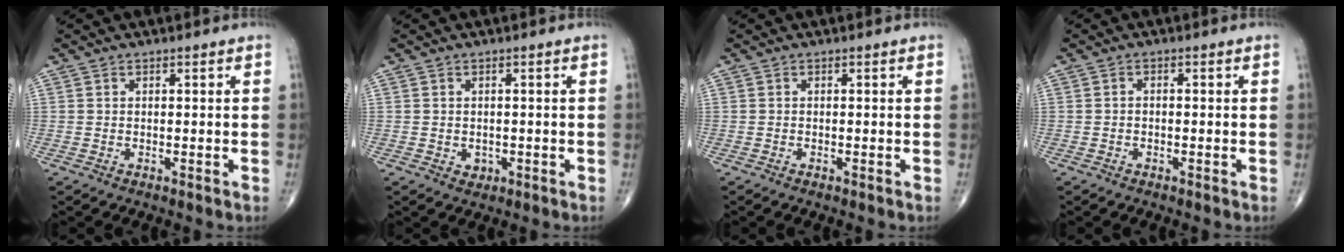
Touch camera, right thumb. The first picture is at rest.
{"total": 1.6, "force": [-0.4, 1.4, 0.7], "torque": [-0.005, 0.002, -0.001]}
{"total": 0.0}
{"total": 0.8, "force": [-0.3, 0.5, 0.5], "torque": [-0.007, 0.003, -0.008]}